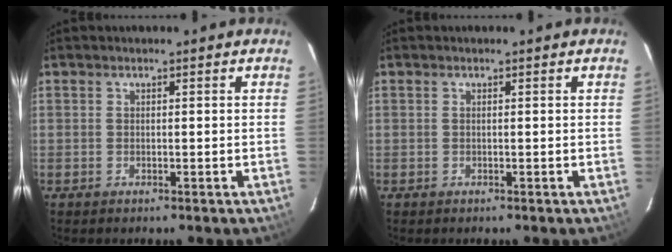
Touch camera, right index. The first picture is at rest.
{"total": 0.0}